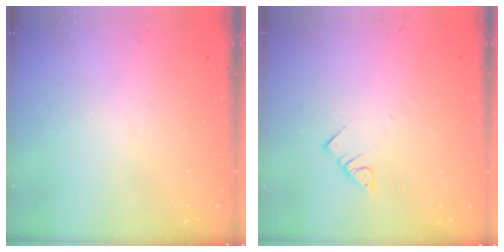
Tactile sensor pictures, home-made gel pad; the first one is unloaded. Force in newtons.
{"total": 3.0, "press": 3.0, "slide": 0.1}